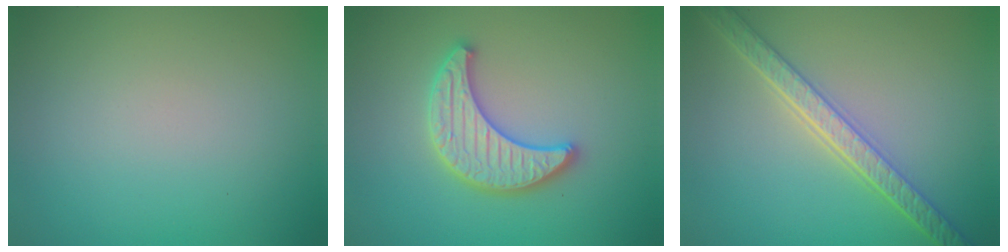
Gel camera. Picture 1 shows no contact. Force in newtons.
{"total": 4.0, "press": 3.9, "slide": 0.8}
{"total": 4.5, "press": 4.0, "slide": 2.1}